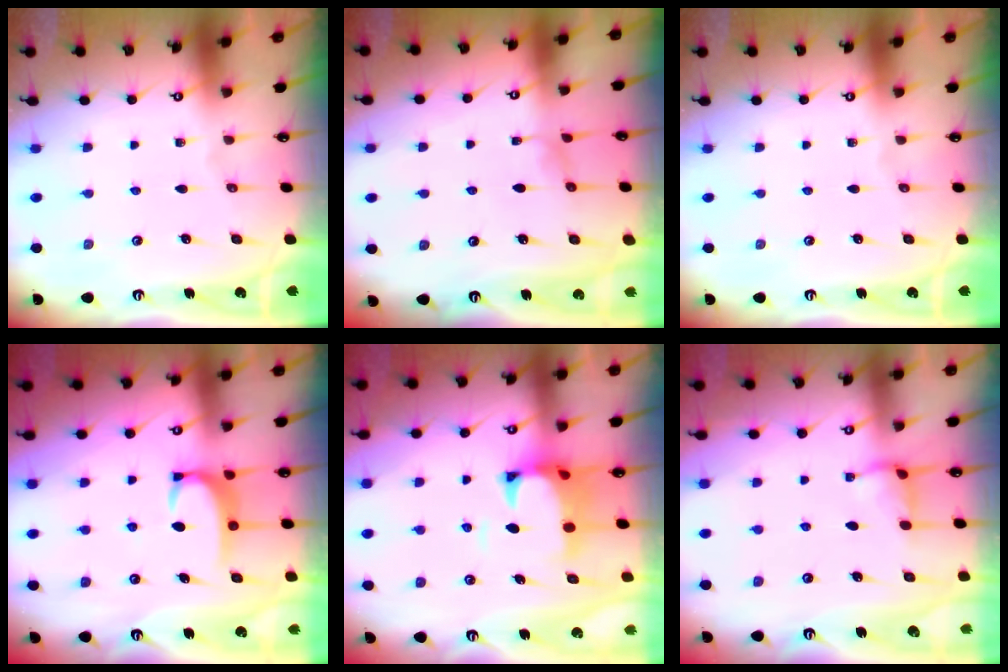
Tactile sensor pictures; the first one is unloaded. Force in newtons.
{"total": 1.5, "press": 1.4, "slide": 0.3}
{"total": 0.0}
{"total": 3.4, "press": 3.4, "slide": 0.5}
{"total": 2.7, "press": 2.5, "slide": 1.1}
{"total": 2.5, "press": 2.5, "slide": 0.5}